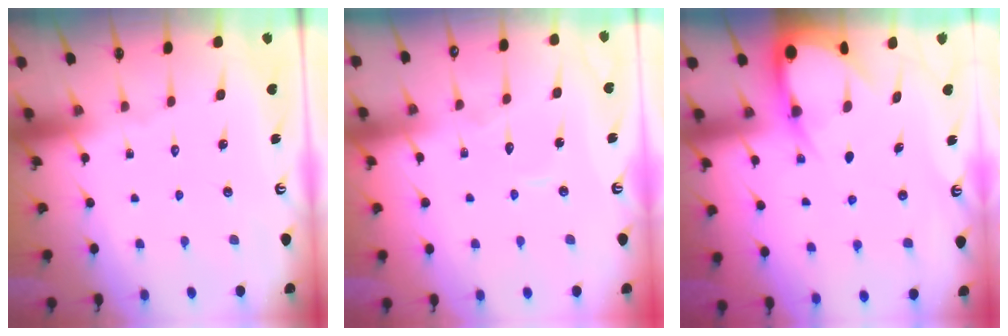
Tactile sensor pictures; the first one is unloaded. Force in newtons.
{"total": 4.7, "press": 4.7, "slide": 0.3}
{"total": 6.5, "press": 6.5, "slide": 0.7}